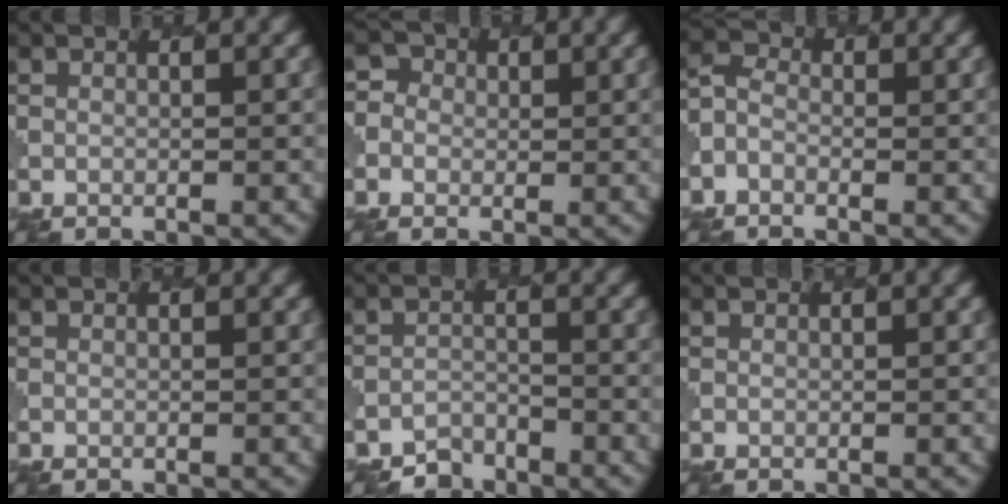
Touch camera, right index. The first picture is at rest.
{"total": 3.5, "force": [-0.3, 3.4, 0.7], "torque": [0.004, 0.017, -0.030]}
{"total": 1.8, "force": [-0.9, 1.5, 0.6], "torque": [-0.016, 0.001, -0.025]}
{"total": 0.0}
{"total": 2.1, "force": [-2.0, 0.8, -0.3], "torque": [0.009, 0.002, -0.035]}
{"total": 0.5, "force": [0.1, 0.1, 0.5], "torque": [-0.006, 0.001, 0.000]}